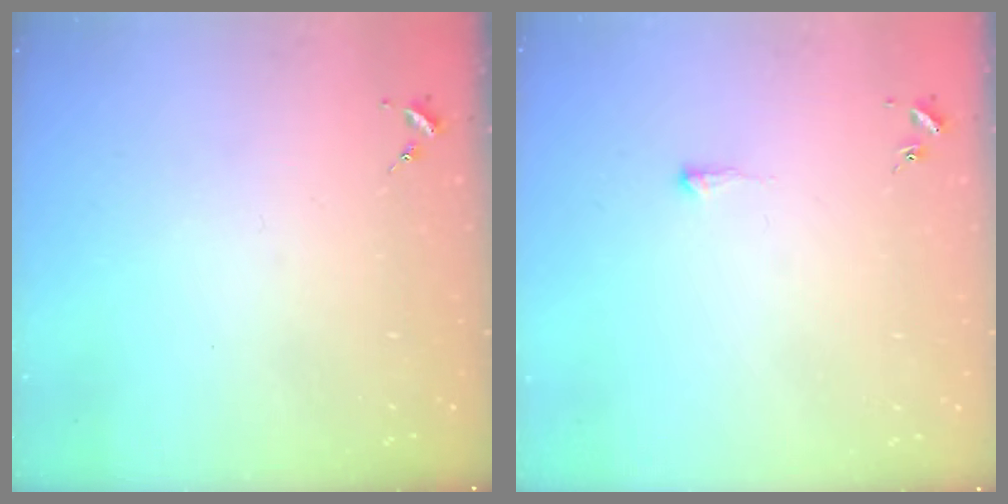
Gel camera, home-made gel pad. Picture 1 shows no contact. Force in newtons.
{"total": 2.9, "press": 2.8, "slide": 0.5}